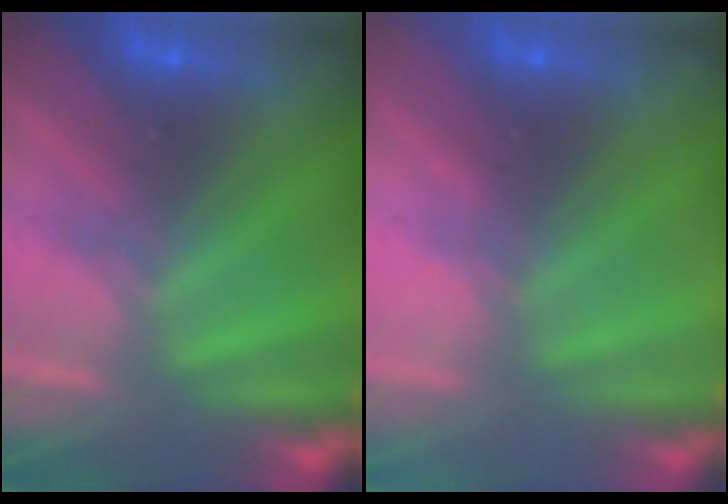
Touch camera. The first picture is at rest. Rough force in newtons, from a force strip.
{"total": 2.3}